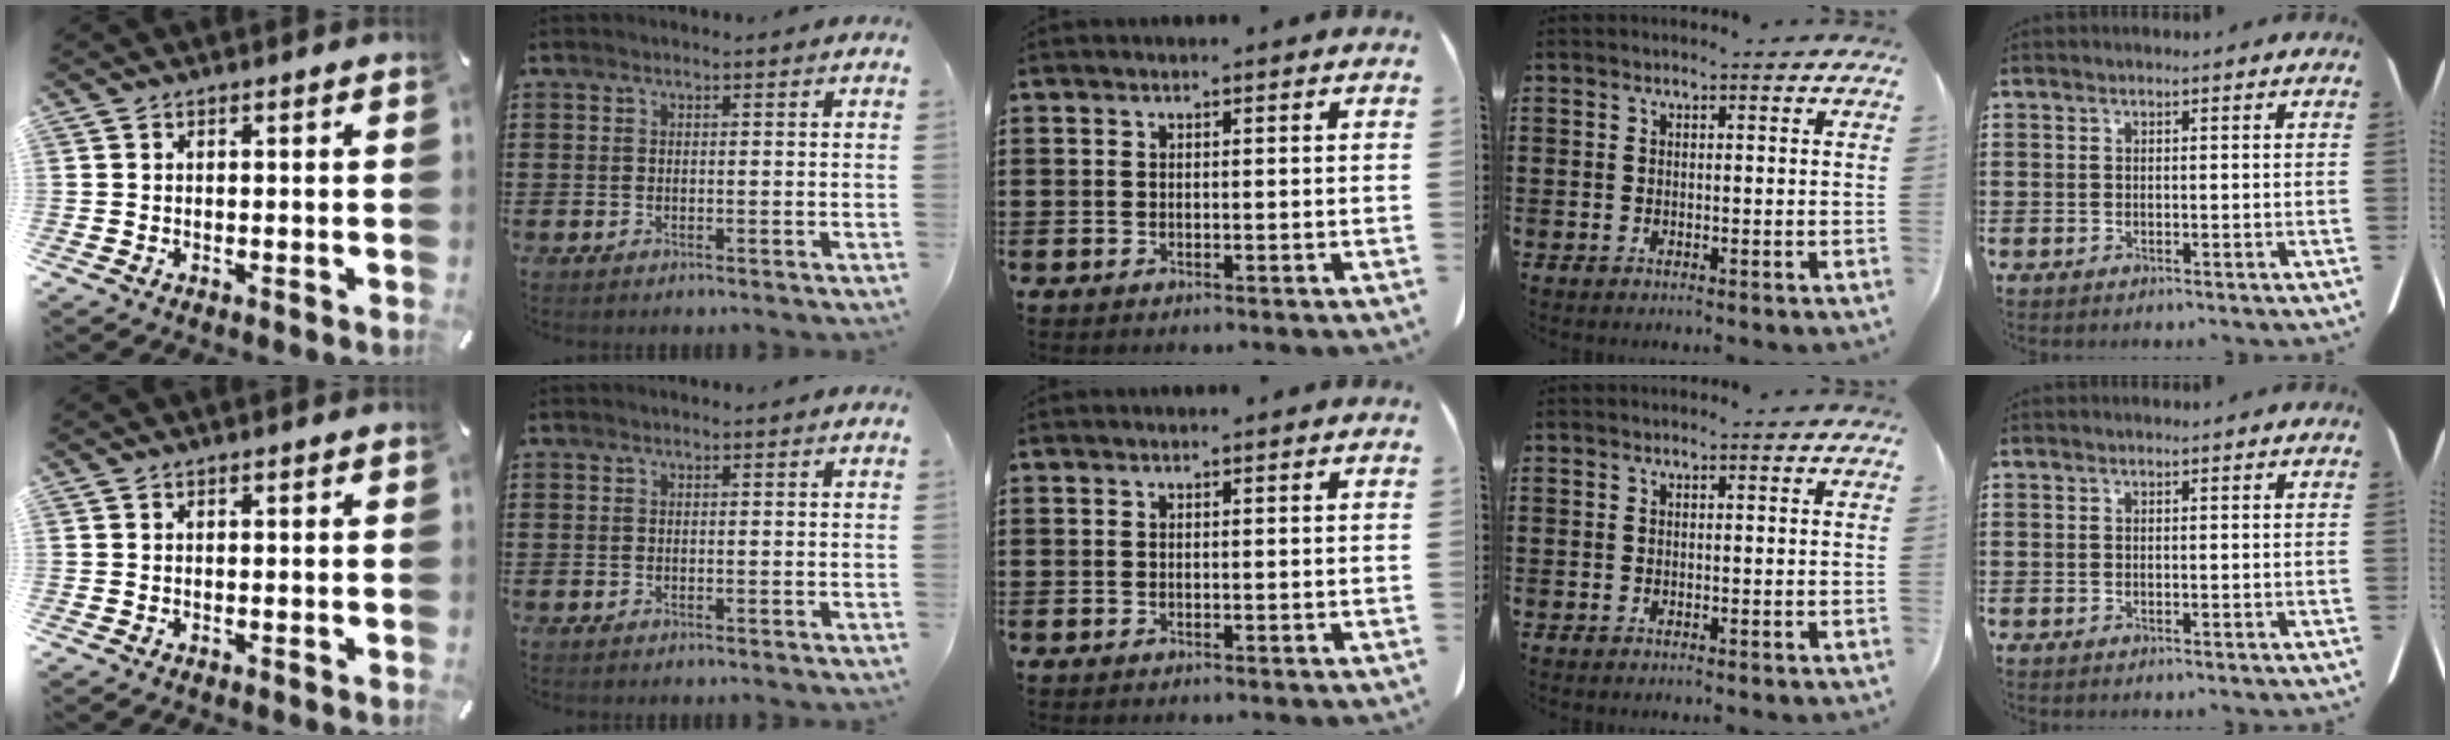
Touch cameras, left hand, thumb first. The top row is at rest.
{}